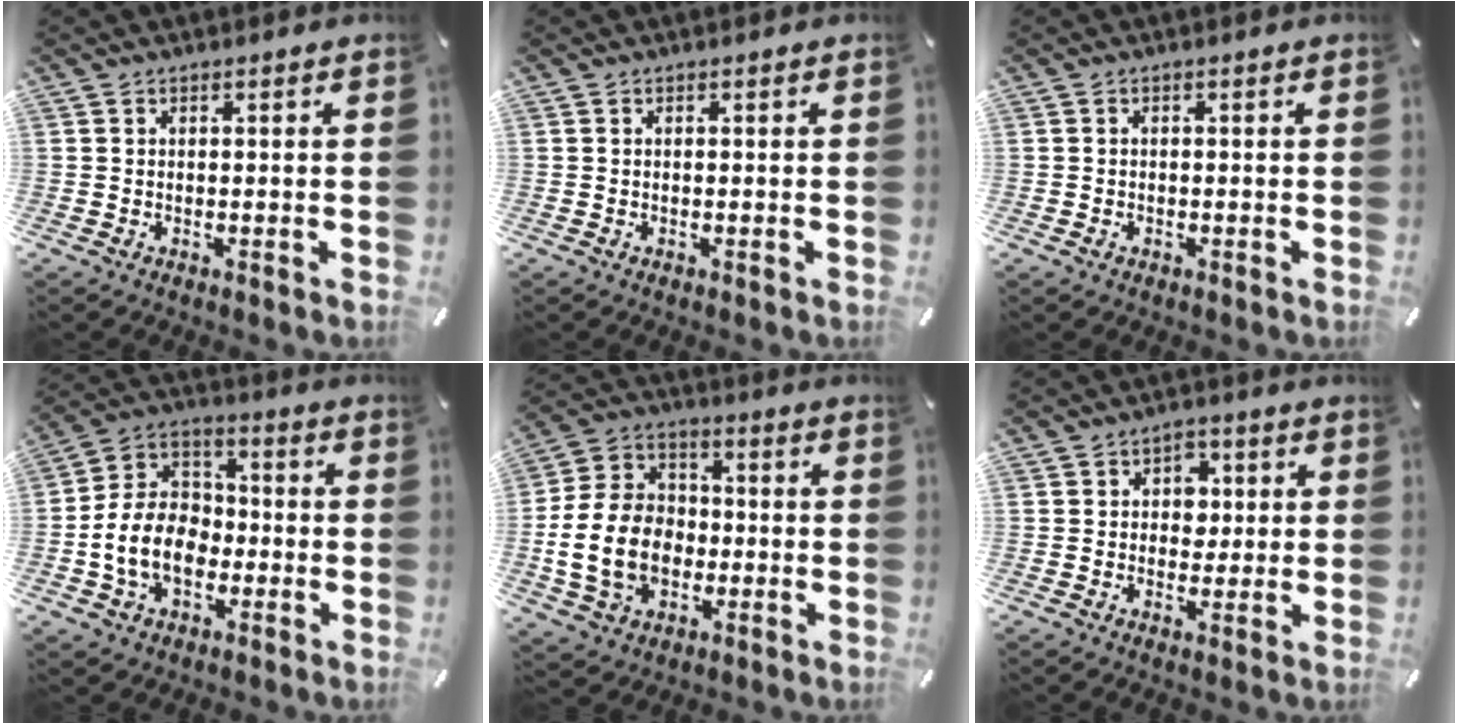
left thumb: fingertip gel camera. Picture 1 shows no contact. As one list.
[{"total": 0.0}, {"total": 0.7, "force": [-0.3, 0.5, 0.3], "torque": [-0.006, 0.002, -0.008]}, {"total": 13.1, "force": [-4.1, 9.9, 7.6], "torque": [-0.180, 0.027, -0.076]}, {"total": 16.0, "force": [-3.6, 12.3, 9.5], "torque": [-0.210, 0.028, -0.065]}, {"total": 5.5, "force": [0.5, 4.8, 2.6], "torque": [-0.020, -0.001, -0.001]}]